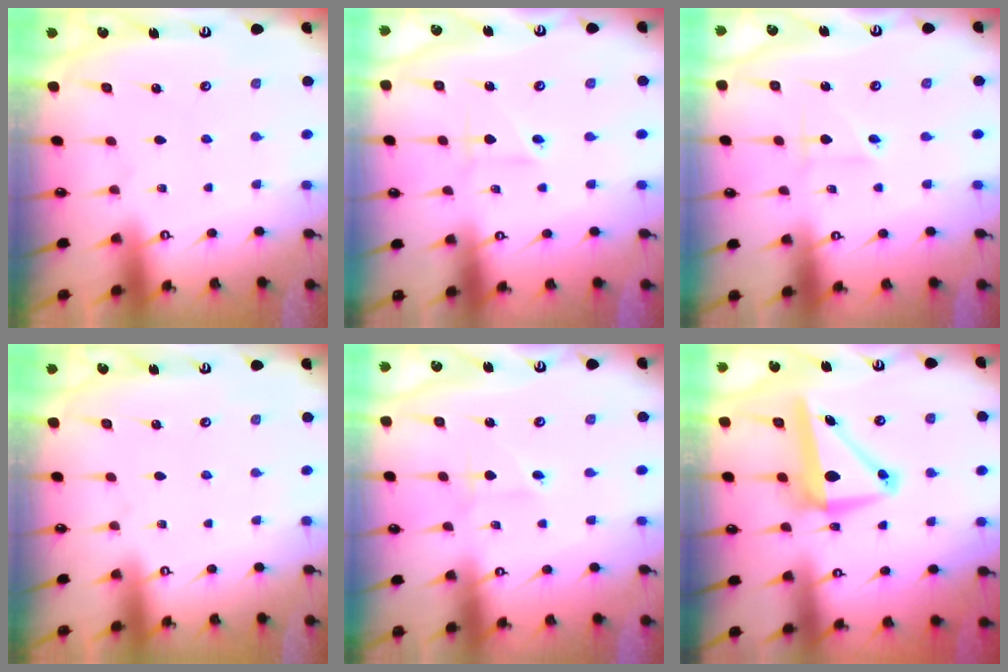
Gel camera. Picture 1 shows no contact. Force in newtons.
{"total": 2.2, "press": 2.1, "slide": 0.6}
{"total": 1.8, "press": 1.8, "slide": 0.2}
{"total": 0.0}
{"total": 2.0, "press": 2.0, "slide": 0.1}
{"total": 9.8, "press": 9.6, "slide": 1.7}